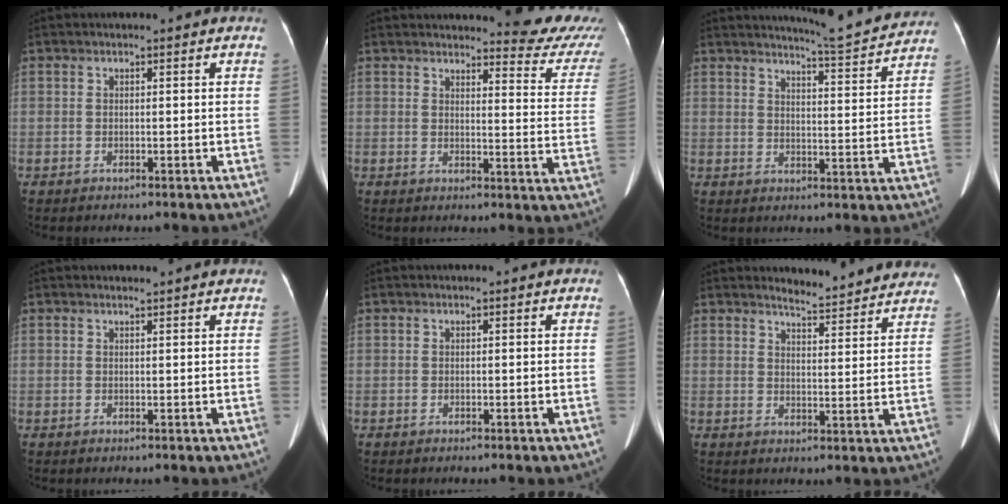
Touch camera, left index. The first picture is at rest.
{"total": 12.8, "force": [12.4, 1.3, 2.9], "torque": [-0.012, -0.069, 0.114]}
{"total": 11.3, "force": [10.9, -0.3, 2.9], "torque": [-0.048, -0.018, 0.136]}
{"total": 2.1, "force": [2.1, 0.0, 0.3], "torque": [-0.012, 0.009, 0.025]}
{"total": 0.0}
{"total": 11.9, "force": [11.5, 1.5, 2.7], "torque": [-0.023, -0.021, 0.125]}